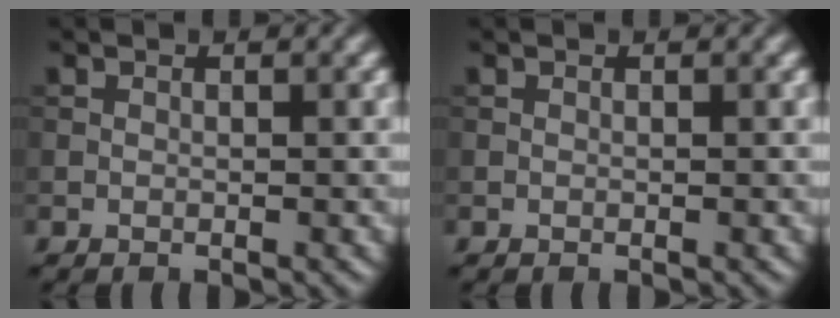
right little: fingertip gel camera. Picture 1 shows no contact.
{"total": 0.0}